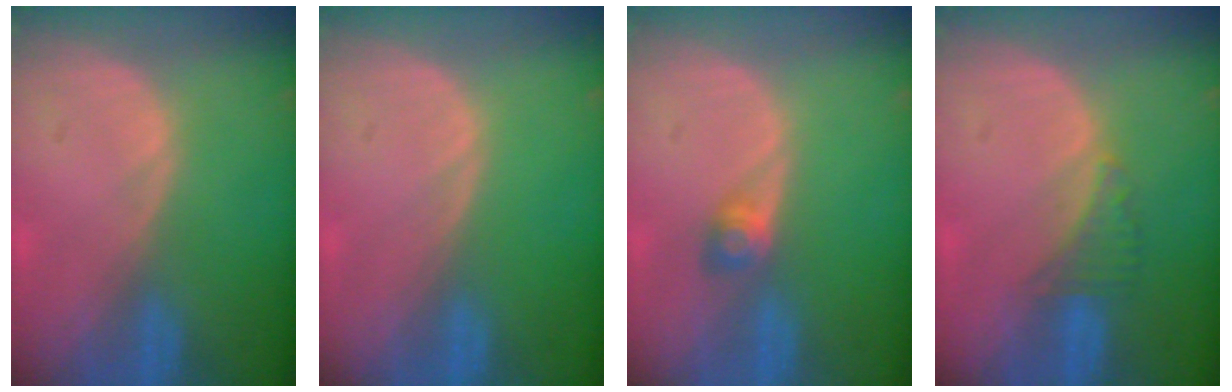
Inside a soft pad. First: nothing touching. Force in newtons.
{"total": 0.0}
{"total": 2.5, "press": 2.3, "slide": 1.0}
{"total": 2.7, "press": 2.6, "slide": 0.7}